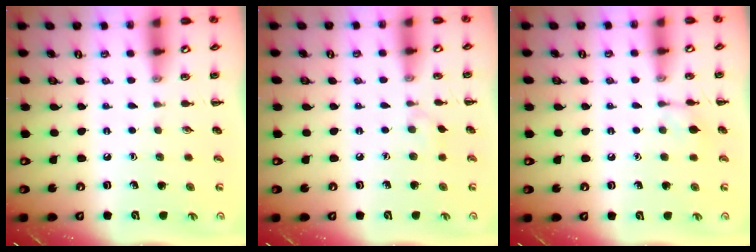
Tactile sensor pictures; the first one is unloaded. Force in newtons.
{"total": 3.4, "press": 3.1, "slide": 1.2}
{"total": 4.8, "press": 4.6, "slide": 1.2}